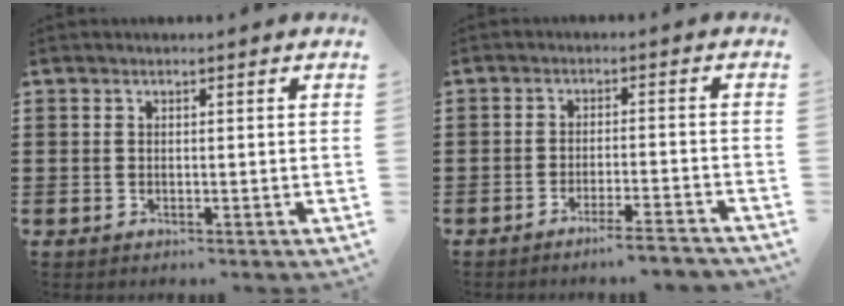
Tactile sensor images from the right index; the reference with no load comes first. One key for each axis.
{"total": 3.6, "fx": -3.2, "fy": -0.4, "fz": 1.5, "tx": -0.023, "ty": -0.004, "tz": -0.062}